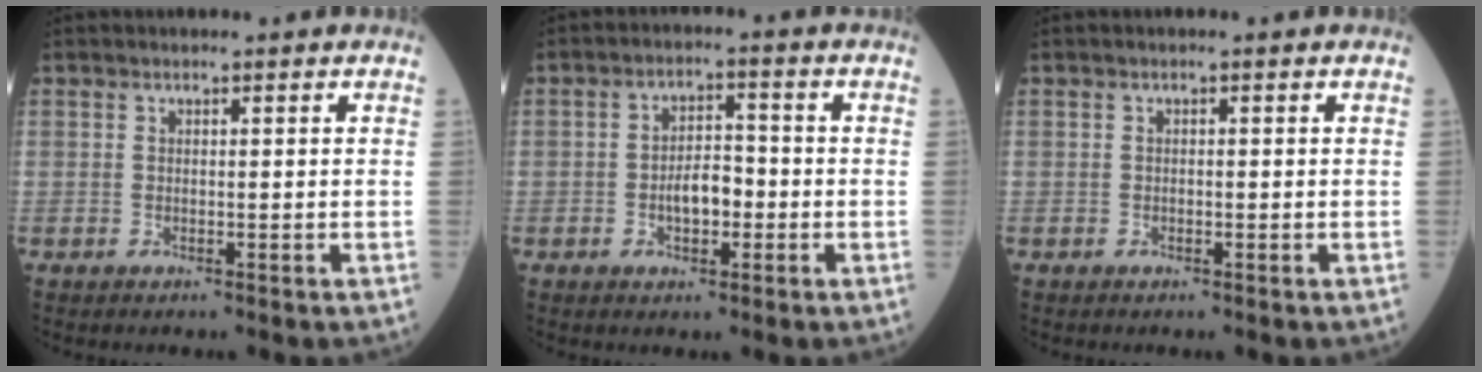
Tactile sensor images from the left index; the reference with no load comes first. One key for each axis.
{"total": 4.7, "fx": -1.5, "fy": 2.3, "fz": 3.9, "tx": -0.071, "ty": 0.011, "tz": -0.028}
{"total": 0.0}